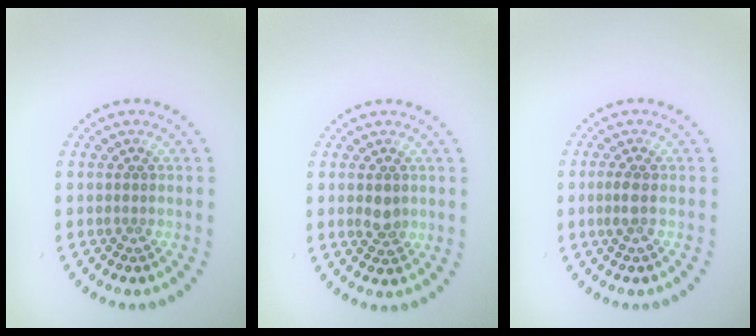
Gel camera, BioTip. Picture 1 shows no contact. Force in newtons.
{"total": 1.9, "press": 1.9, "slide": 0.2}
{"total": 1.2, "press": 1.1, "slide": 0.4}